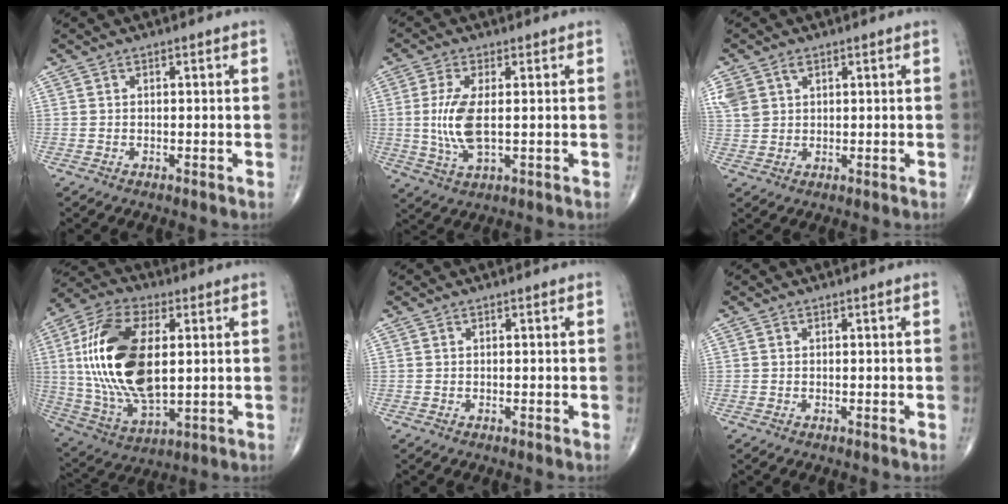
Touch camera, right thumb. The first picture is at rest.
{"total": 8.2, "force": [0.2, 3.1, 7.6], "torque": [-0.177, -0.010, 0.008]}
{"total": 7.0, "force": [3.1, 5.1, 3.6], "torque": [-0.088, 0.003, 0.070]}
{"total": 22.5, "force": [2.9, 11.5, 19.2], "torque": [-0.385, -0.010, 0.055]}
{"total": 0.0}
{"total": 0.0}